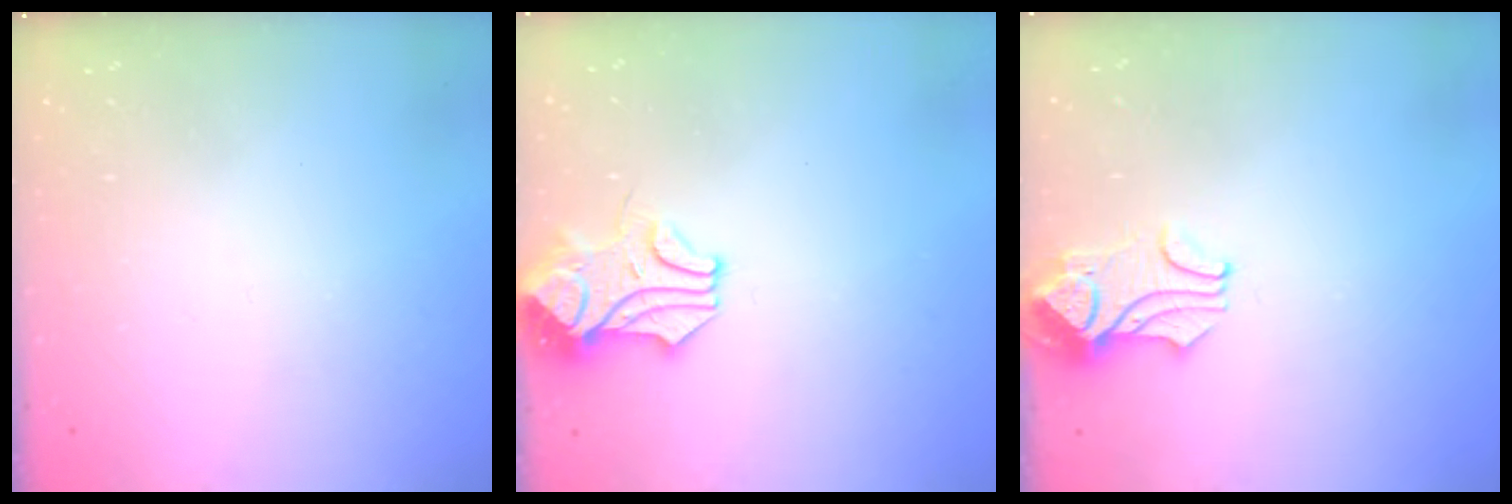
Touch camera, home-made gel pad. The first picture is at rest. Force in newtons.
{"total": 1.5, "press": 1.4, "slide": 0.6}
{"total": 2.2, "press": 2.1, "slide": 0.5}